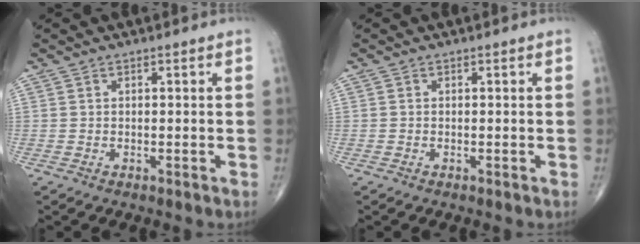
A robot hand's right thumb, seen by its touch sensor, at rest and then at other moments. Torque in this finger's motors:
{"motor_torque": [-0.06, 0.16, -0.43, -0.21, 0.03]}